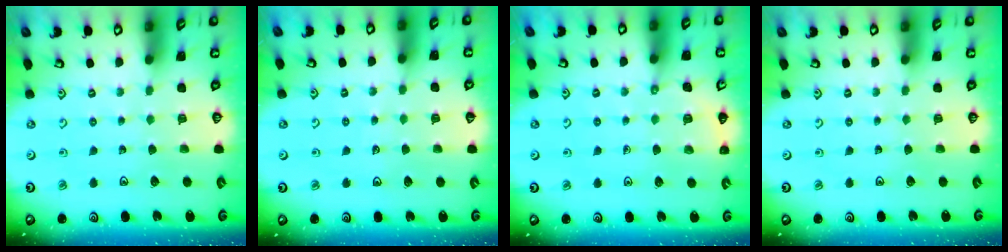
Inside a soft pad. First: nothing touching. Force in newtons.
{"total": 3.5, "press": 3.4, "slide": 0.8}
{"total": 6.4, "press": 6.1, "slide": 1.8}
{"total": 0.0}